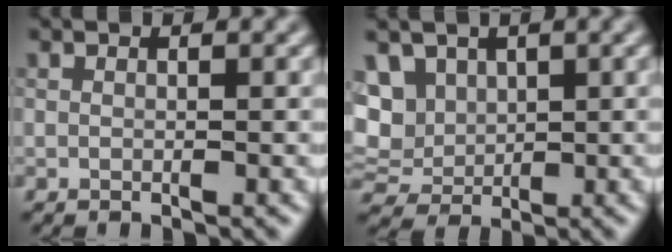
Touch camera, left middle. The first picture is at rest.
{"total": 4.7, "force": [1.3, 3.7, 2.5], "torque": [-0.071, 0.020, 0.030]}